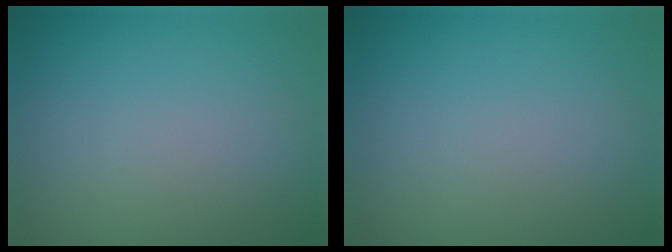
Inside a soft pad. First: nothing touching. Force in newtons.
{"total": 0.0}